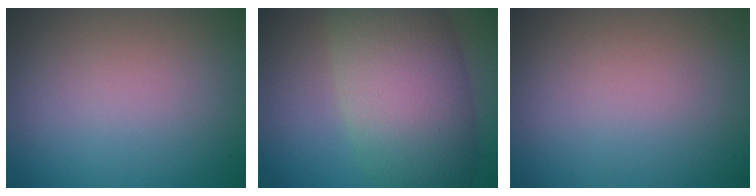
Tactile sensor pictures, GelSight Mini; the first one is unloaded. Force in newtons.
{"total": 10.7, "press": 10.6, "slide": 0.5}
{"total": 0.0}